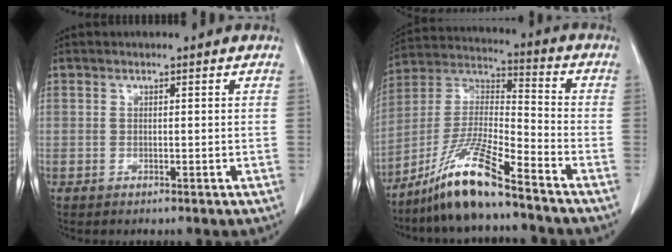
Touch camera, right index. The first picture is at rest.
{"total": 13.1, "force": [-9.7, 0.5, 8.8], "torque": [-0.182, -0.012, -0.187]}